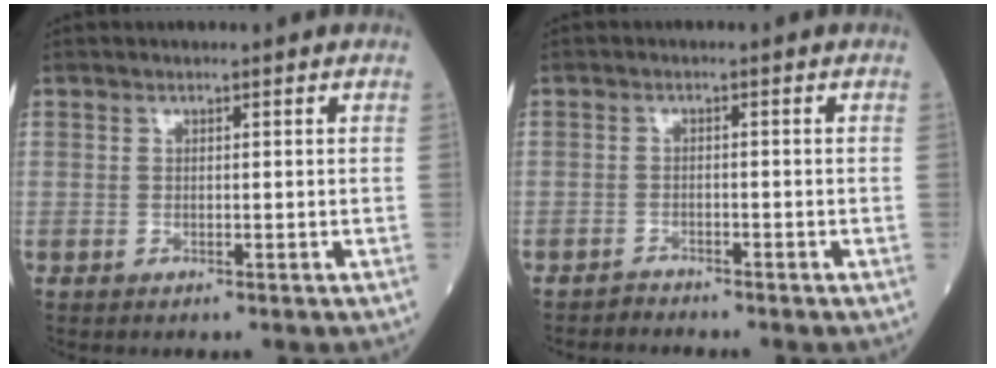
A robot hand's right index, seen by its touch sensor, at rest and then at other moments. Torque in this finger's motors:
{"motor_torque": [-0.43, -0.43, 0.00, -0.05]}